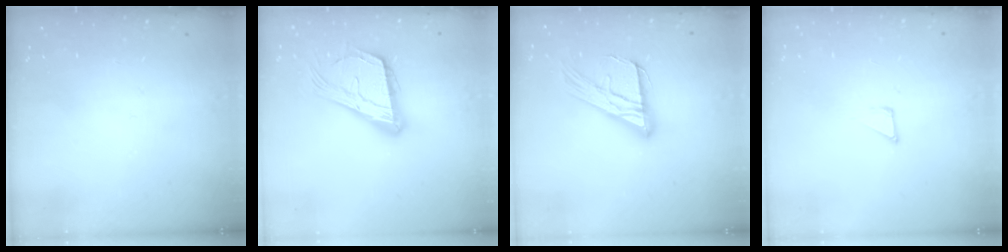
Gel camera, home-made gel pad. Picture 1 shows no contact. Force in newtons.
{"total": 19.0, "press": 18.8, "slide": 3.0}
{"total": 17.1, "press": 17.0, "slide": 1.7}
{"total": 2.7, "press": 2.7, "slide": 0.3}